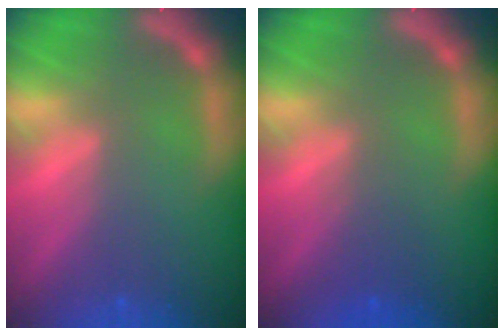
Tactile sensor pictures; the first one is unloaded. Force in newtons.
{"total": 2.0}